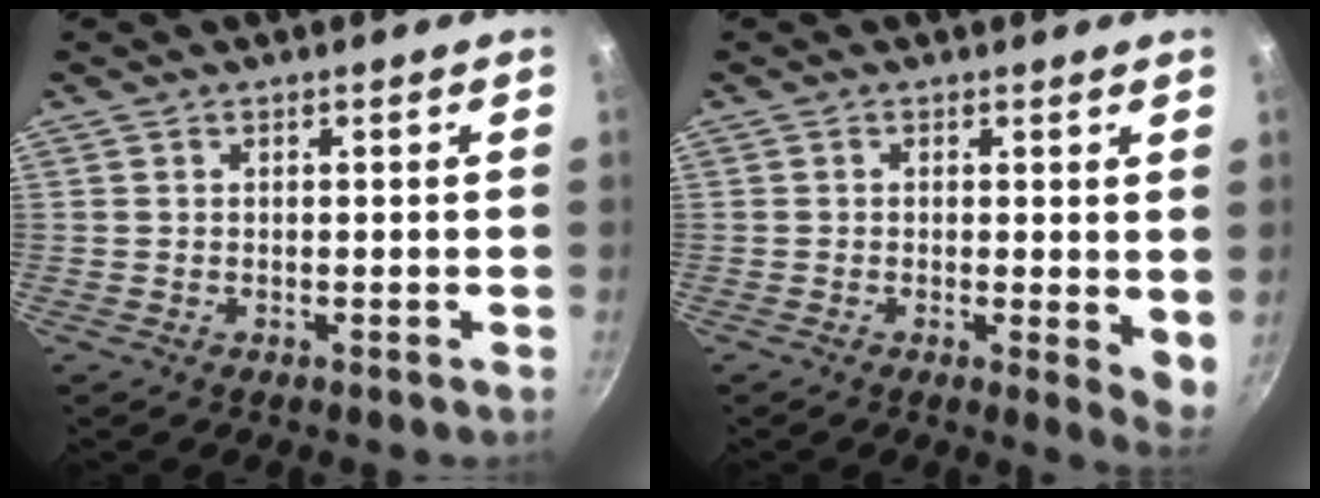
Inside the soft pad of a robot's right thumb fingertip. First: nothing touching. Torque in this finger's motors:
{"motor_torque": [0.11, -0.56, 0.11, 0.61, 0.00]}